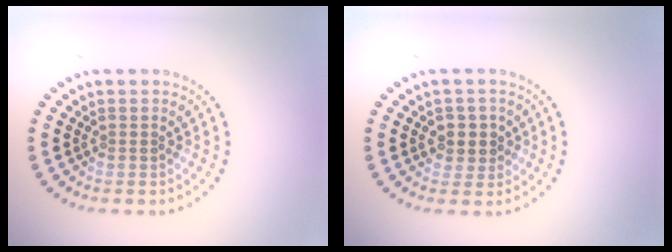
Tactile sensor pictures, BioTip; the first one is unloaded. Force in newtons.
{"total": 2.3, "press": 2.1, "slide": 1.0}